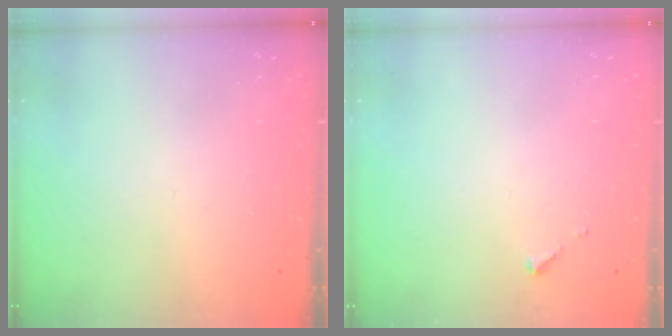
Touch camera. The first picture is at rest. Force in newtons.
{"total": 2.6, "press": 2.6, "slide": 0.3}